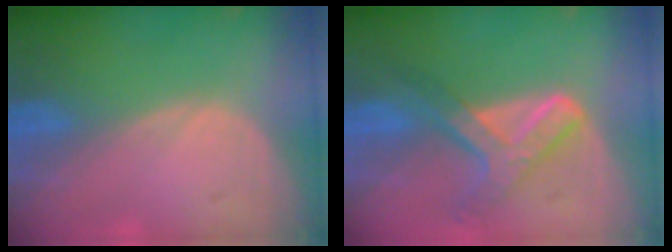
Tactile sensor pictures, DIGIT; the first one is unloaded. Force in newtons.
{"total": 7.2, "press": 6.0, "slide": 3.8}